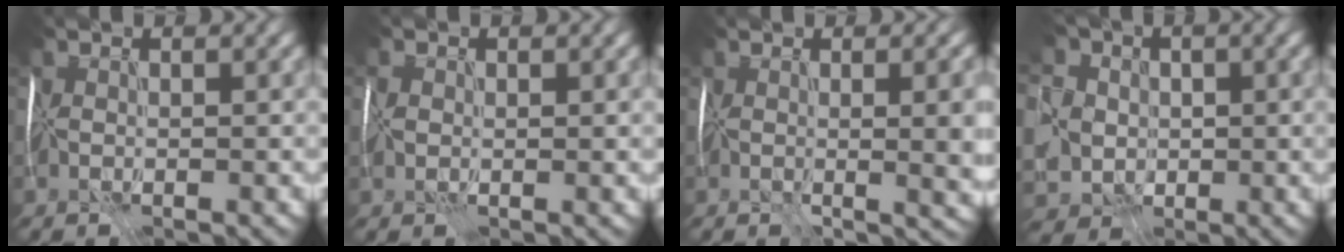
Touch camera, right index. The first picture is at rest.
{"total": 0.8, "force": [0.2, 0.7, 0.4], "torque": [-0.012, 0.005, 0.004]}
{"total": 6.8, "force": [-0.2, 2.2, 6.4], "torque": [-0.076, -0.022, 0.021]}
{"total": 6.4, "force": [0.8, 5.7, 2.9], "torque": [-0.066, 0.022, -0.016]}